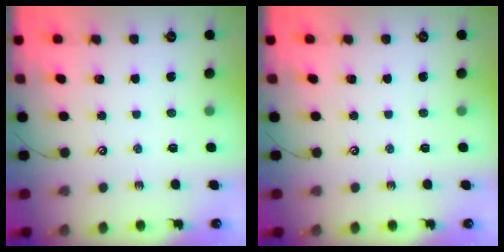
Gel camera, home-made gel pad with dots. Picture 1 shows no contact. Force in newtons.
{"total": 0.0}